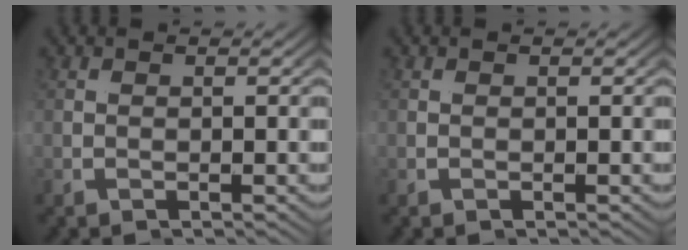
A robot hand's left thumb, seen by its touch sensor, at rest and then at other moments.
{"total": 0.0}